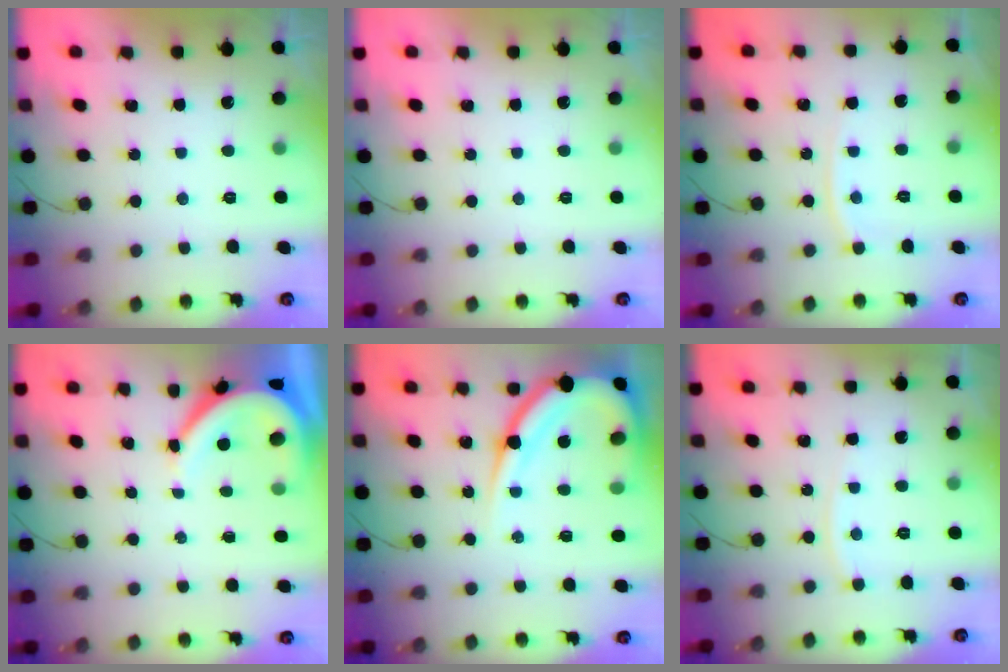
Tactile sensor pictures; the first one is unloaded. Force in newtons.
{"total": 0.0}
{"total": 4.1, "press": 4.0, "slide": 0.6}
{"total": 8.5, "press": 8.5, "slide": 0.9}
{"total": 16.7, "press": 16.7, "slide": 1.7}
{"total": 4.3, "press": 4.3, "slide": 0.4}